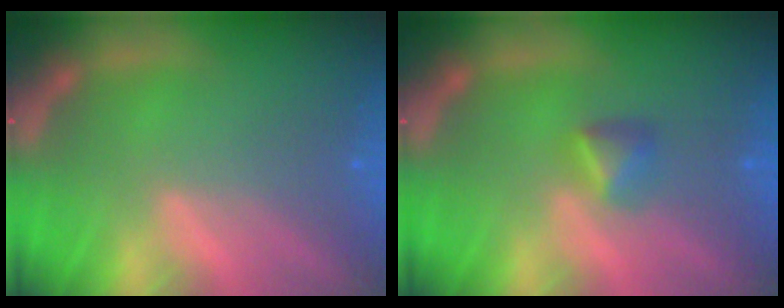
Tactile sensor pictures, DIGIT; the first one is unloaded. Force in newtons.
{"total": 1.9}